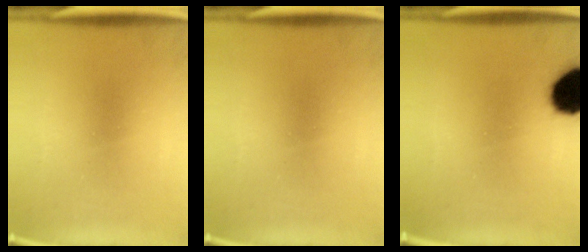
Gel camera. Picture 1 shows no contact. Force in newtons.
{"total": 0.0}
{"total": 15.1}